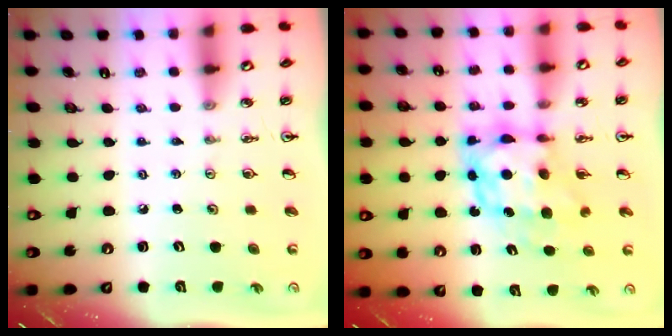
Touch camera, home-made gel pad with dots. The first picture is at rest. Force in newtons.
{"total": 8.0, "press": 8.0, "slide": 0.7}